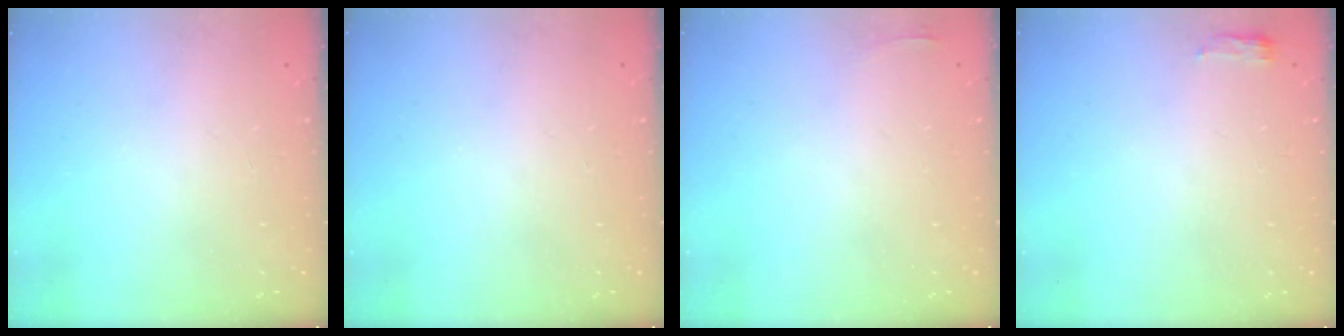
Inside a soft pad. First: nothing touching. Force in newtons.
{"total": 0.0}
{"total": 3.3, "press": 2.7, "slide": 1.8}
{"total": 3.3, "press": 3.2, "slide": 1.0}